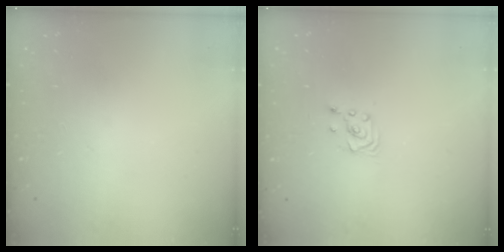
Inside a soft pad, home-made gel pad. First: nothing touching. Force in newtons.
{"total": 2.2, "press": 2.2, "slide": 0.3}